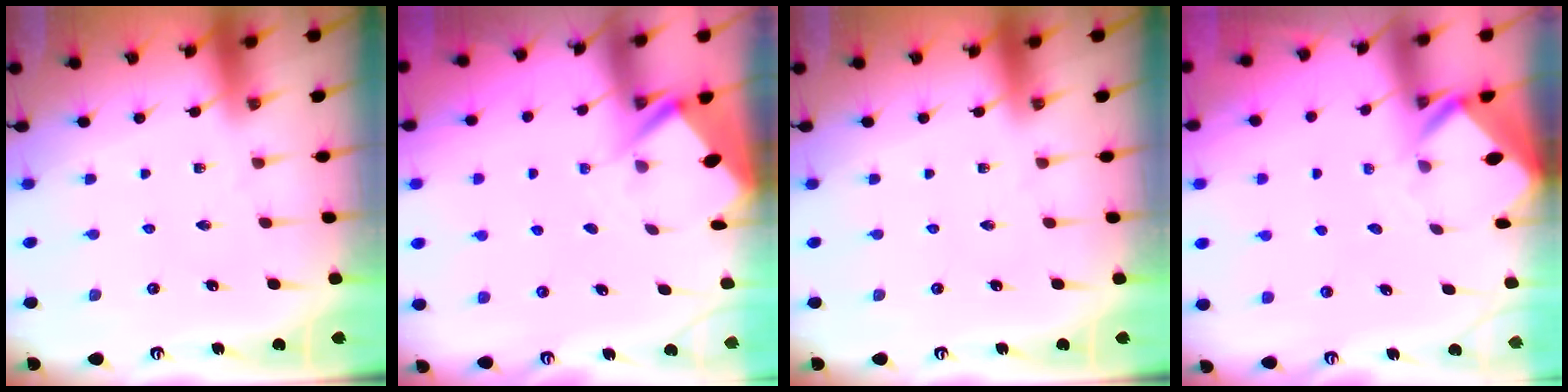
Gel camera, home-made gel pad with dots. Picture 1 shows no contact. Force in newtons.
{"total": 2.8, "press": 2.8, "slide": 0.4}
{"total": 0.0}
{"total": 2.9, "press": 2.9, "slide": 0.2}